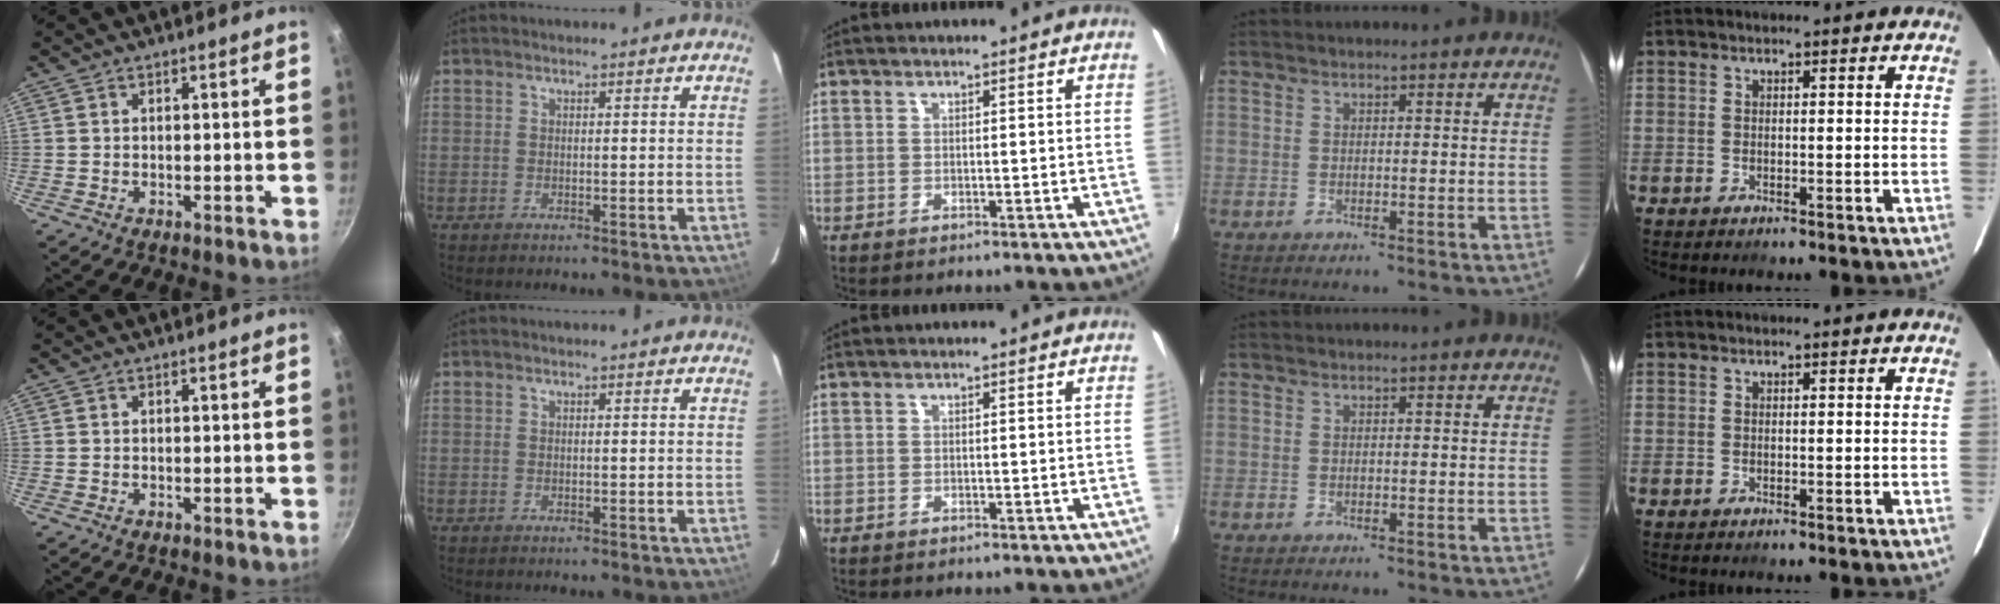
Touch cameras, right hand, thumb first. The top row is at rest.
{}